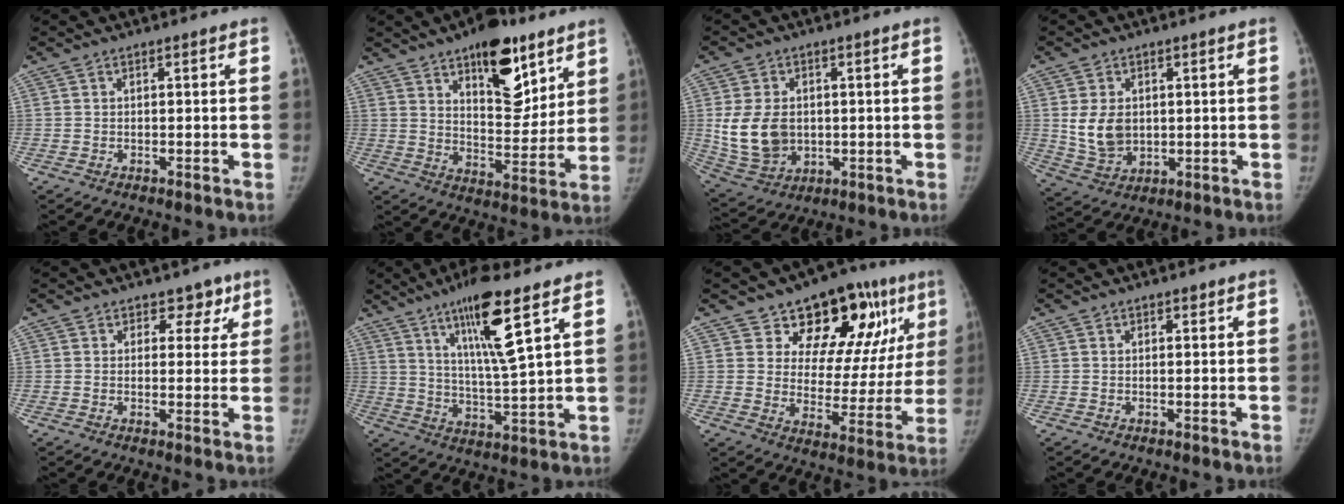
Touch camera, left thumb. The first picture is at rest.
{"total": 17.0, "force": [10.2, 7.8, 11.1], "torque": [-0.105, -0.062, 0.155]}
{"total": 11.5, "force": [0.5, 8.7, 7.5], "torque": [-0.121, -0.008, 0.029]}
{"total": 8.1, "force": [1.1, 6.1, 5.2], "torque": [-0.074, -0.012, 0.035]}
{"total": 4.3, "force": [2.7, 3.2, 1.1], "torque": [0.025, -0.010, 0.031]}
{"total": 13.5, "force": [7.3, 1.4, 11.2], "torque": [-0.198, -0.044, 0.130]}
{"total": 20.0, "force": [11.2, 10.7, 12.6], "torque": [-0.101, -0.037, 0.162]}
{"total": 0.7, "force": [0.5, 0.4, 0.3], "torque": [0.002, -0.003, 0.005]}